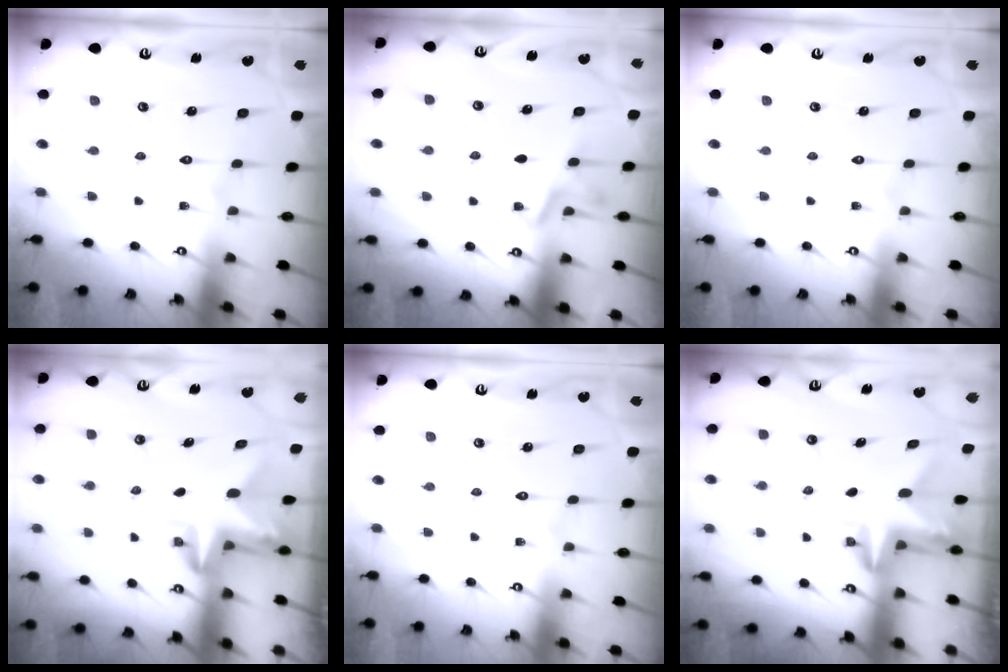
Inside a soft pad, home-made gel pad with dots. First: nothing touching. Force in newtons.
{"total": 4.3, "press": 4.0, "slide": 1.6}
{"total": 0.0}
{"total": 3.3, "press": 3.2, "slide": 0.3}
{"total": 0.0}
{"total": 3.1, "press": 3.1, "slide": 0.2}